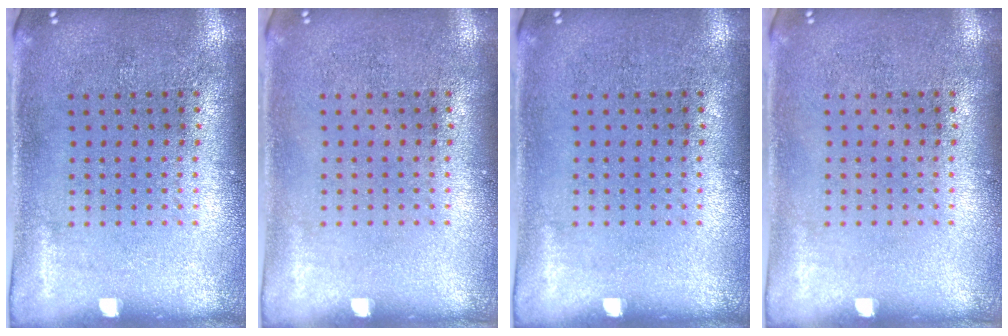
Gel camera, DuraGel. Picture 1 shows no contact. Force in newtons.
{"total": 0.0}
{"total": 0.0}
{"total": 0.0}